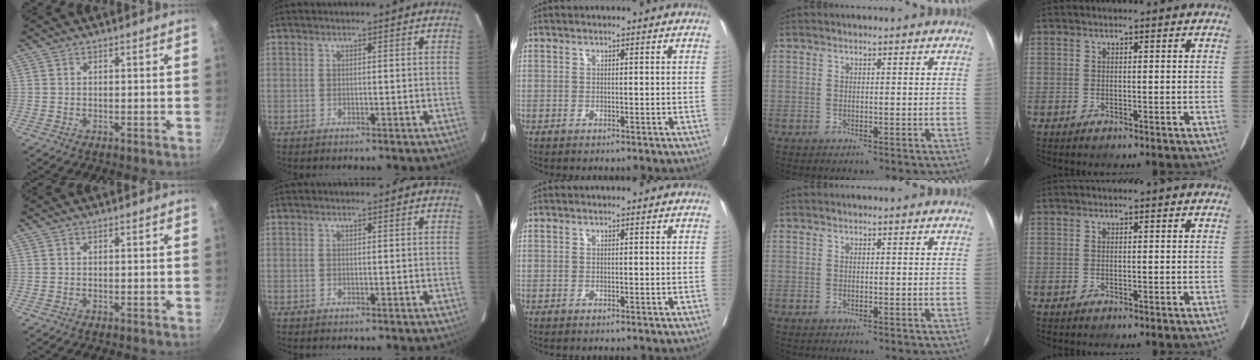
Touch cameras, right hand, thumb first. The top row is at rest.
{}